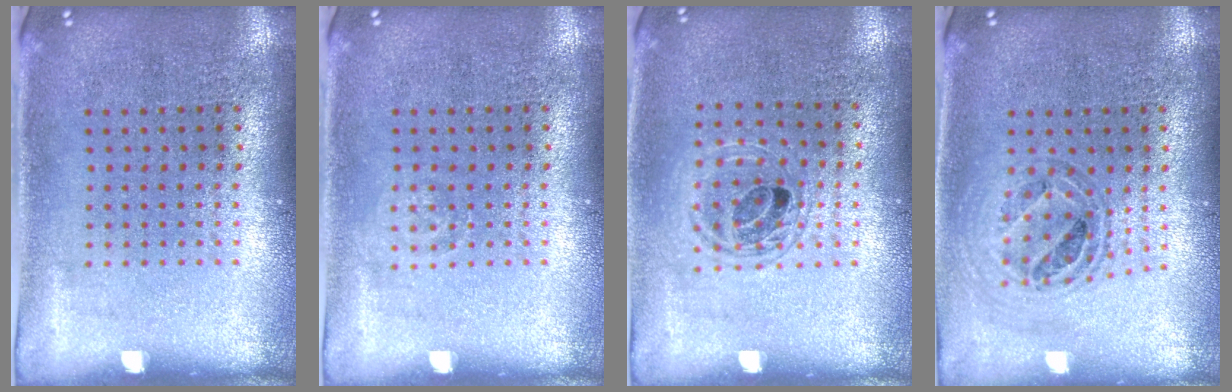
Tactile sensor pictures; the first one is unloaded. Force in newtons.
{"total": 0.8, "press": 0.7, "slide": 0.1}
{"total": 1.2, "press": 1.1, "slide": 0.5}
{"total": 0.8, "press": 0.8, "slide": 0.1}